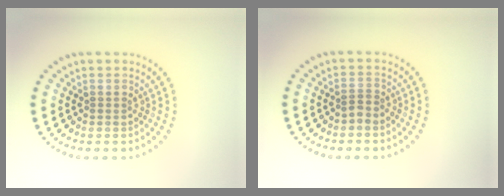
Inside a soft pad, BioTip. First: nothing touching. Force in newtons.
{"total": 1.0, "press": 0.6, "slide": 0.8}